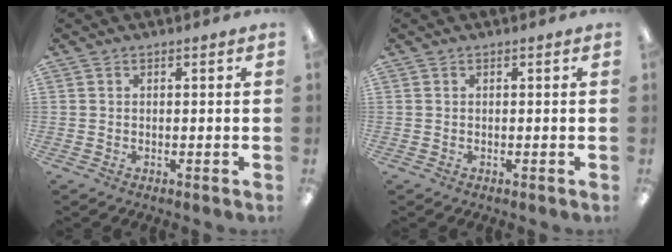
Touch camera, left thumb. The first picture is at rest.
{"total": 0.0}